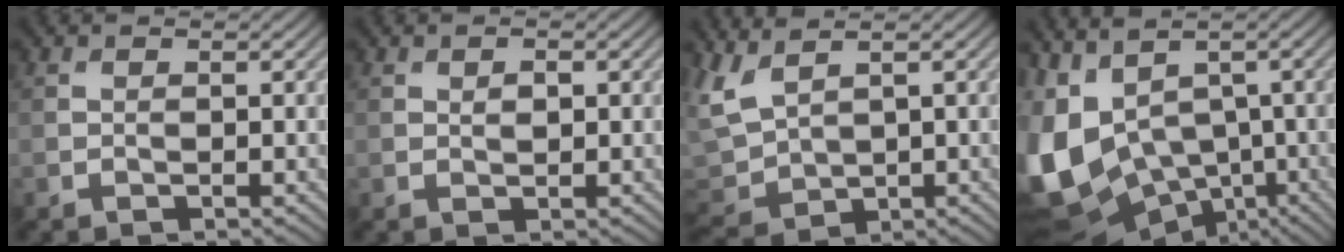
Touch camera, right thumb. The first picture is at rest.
{"total": 1.2, "force": [0.4, 0.7, 0.9], "torque": [-0.014, -0.001, 0.007]}
{"total": 5.6, "force": [2.1, 3.2, 4.1], "torque": [-0.124, -0.003, 0.043]}
{"total": 15.0, "force": [-1.6, 10.8, 10.2], "torque": [-0.281, -0.029, 0.007]}